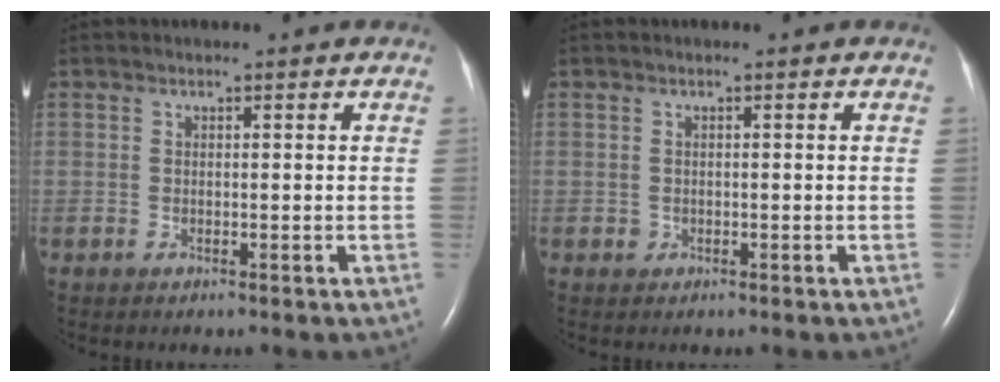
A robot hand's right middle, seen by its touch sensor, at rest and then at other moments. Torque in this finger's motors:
{"motor_torque": [0.17, 0.00, 0.00, -0.01]}